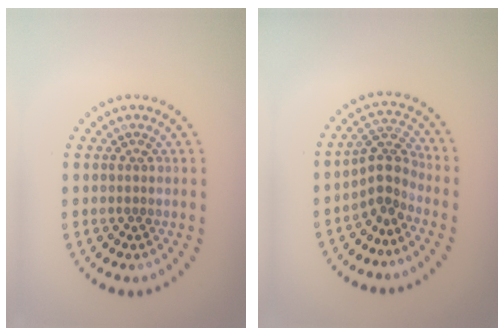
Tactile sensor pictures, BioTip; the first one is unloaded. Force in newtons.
{"total": 2.9, "press": 2.0, "slide": 2.1}